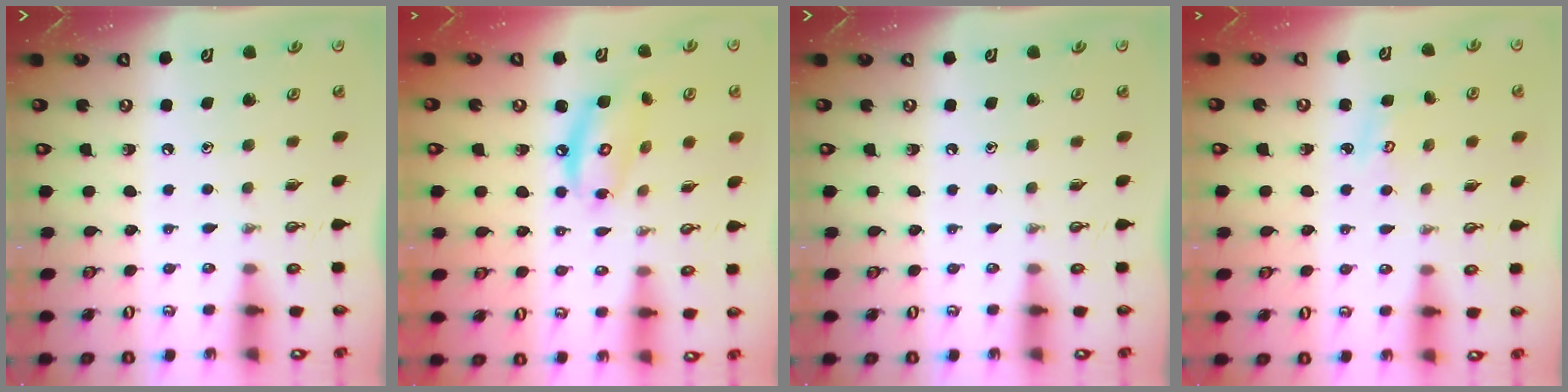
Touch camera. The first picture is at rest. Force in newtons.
{"total": 10.1, "press": 10.1, "slide": 0.8}
{"total": 0.0}
{"total": 2.9, "press": 2.9, "slide": 0.3}